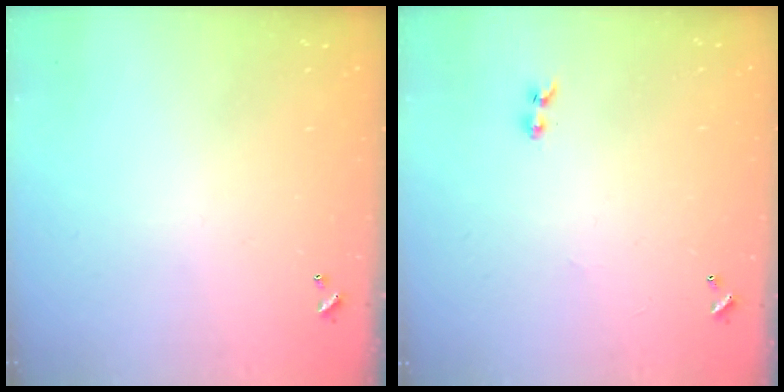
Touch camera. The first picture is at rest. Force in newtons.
{"total": 1.3, "press": 1.1, "slide": 0.7}